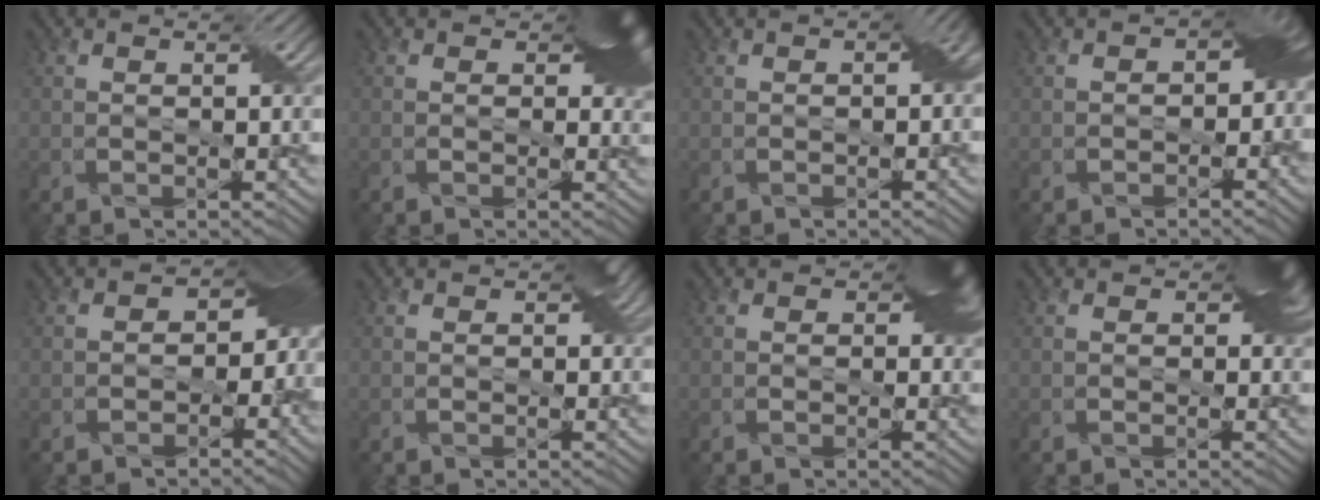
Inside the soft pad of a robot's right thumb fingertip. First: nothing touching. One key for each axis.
{"total": 4.9, "fx": 0.8, "fy": 3.3, "fz": 3.5, "tx": -0.040, "ty": -0.002, "tz": 0.008}
{"total": 3.0, "fx": -0.3, "fy": 1.6, "fz": 2.5, "tx": -0.031, "ty": -0.002, "tz": -0.004}
{"total": 5.0, "fx": -1.2, "fy": 3.3, "fz": 3.6, "tx": -0.035, "ty": -0.008, "tz": -0.019}
{"total": 8.1, "fx": -2.0, "fy": 6.1, "fz": 4.9, "tx": -0.019, "ty": -0.018, "tz": -0.026}
{"total": 1.8, "fx": 0.1, "fy": 1.3, "fz": 1.3, "tx": -0.017, "ty": -0.002, "tz": 0.000}
{"total": 3.8, "fx": 0.3, "fy": 2.7, "fz": 2.7, "tx": -0.025, "ty": 0.000, "tz": 0.002}
{"total": 3.4, "fx": 0.4, "fy": 2.3, "fz": 2.5, "tx": -0.024, "ty": 0.000, "tz": 0.003}